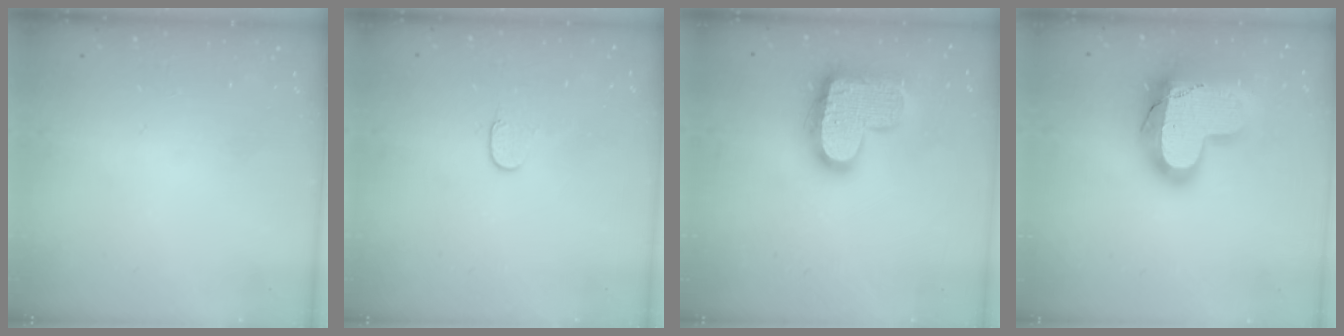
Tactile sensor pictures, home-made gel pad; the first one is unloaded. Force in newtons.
{"total": 4.0, "press": 4.0, "slide": 0.4}
{"total": 20.1, "press": 20.1, "slide": 1.3}
{"total": 20.9, "press": 20.9, "slide": 1.8}